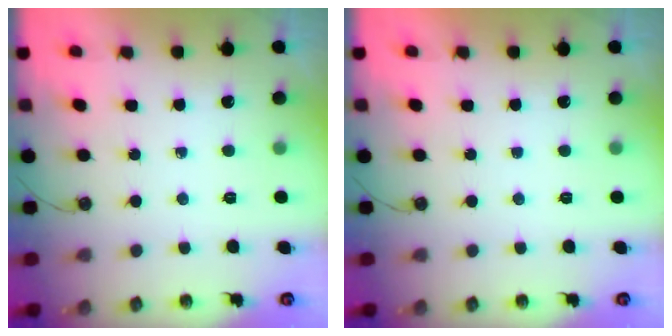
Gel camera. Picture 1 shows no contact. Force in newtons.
{"total": 0.0}